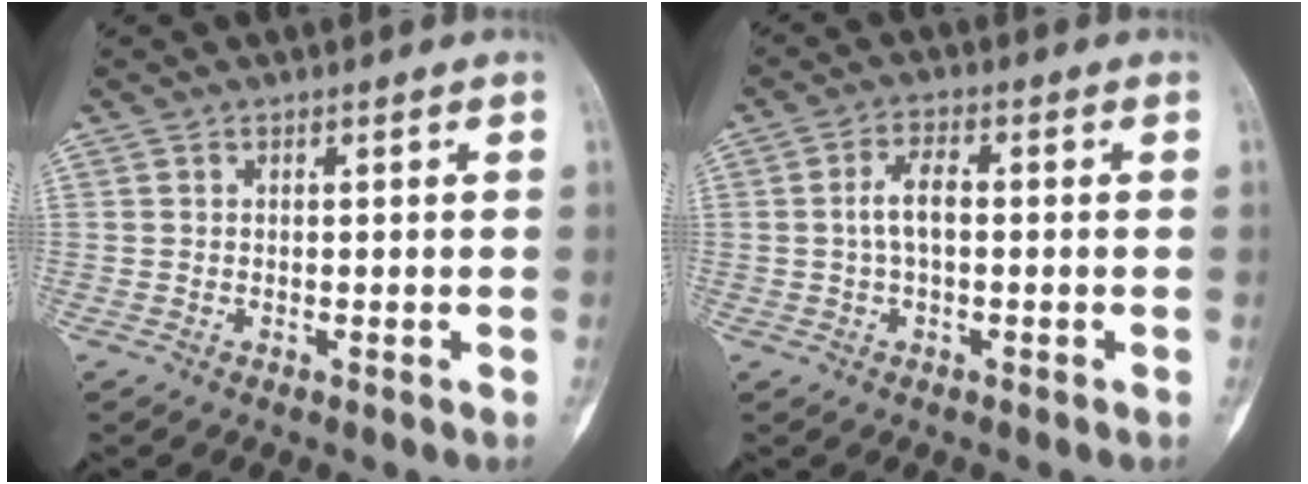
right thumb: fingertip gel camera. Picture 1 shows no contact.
{"total": 4.5, "force": [0.0, 2.1, 4.0], "torque": [-0.080, 0.016, -0.003]}